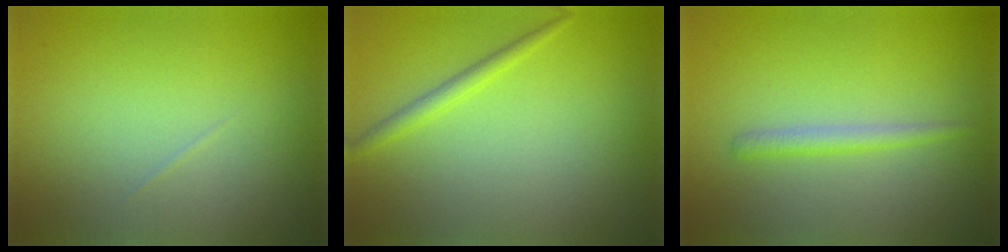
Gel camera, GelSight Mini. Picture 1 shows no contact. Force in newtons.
{"total": 1.5, "press": 1.5, "slide": 0.1}
{"total": 1.5, "press": 1.5, "slide": 0.1}